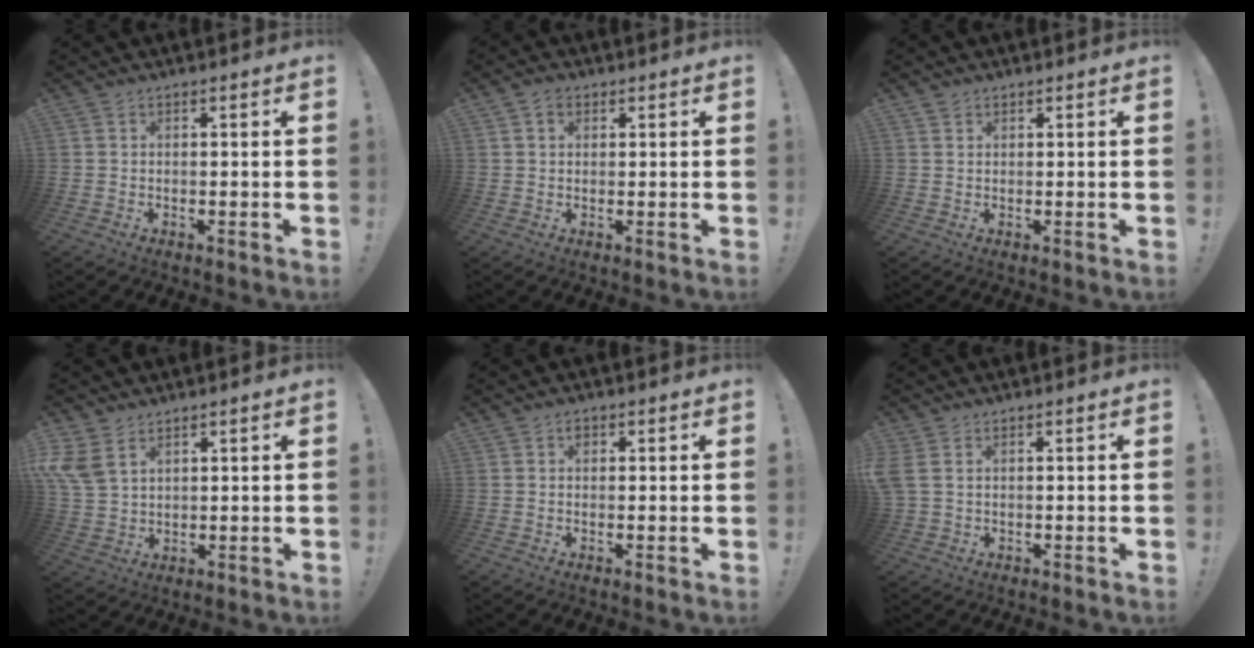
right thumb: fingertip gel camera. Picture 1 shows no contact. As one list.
[{"total": 2.8, "force": [1.2, 2.1, 1.3], "torque": [-0.017, 0.000, 0.021]}, {"total": 1.1, "force": [0.8, 0.6, 0.2], "torque": [0.002, -0.002, 0.016]}, {"total": 8.1, "force": [4.4, 5.0, 4.7], "torque": [-0.097, -0.015, 0.088]}, {"total": 1.1, "force": [0.3, 1.0, 0.5], "torque": [-0.001, 0.001, 0.003]}, {"total": 3.4, "force": [1.2, 2.2, 2.3], "torque": [-0.064, 0.000, 0.023]}]